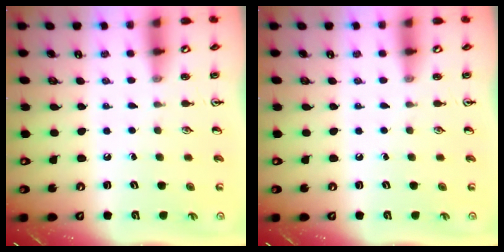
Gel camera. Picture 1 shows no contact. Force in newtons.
{"total": 0.0}